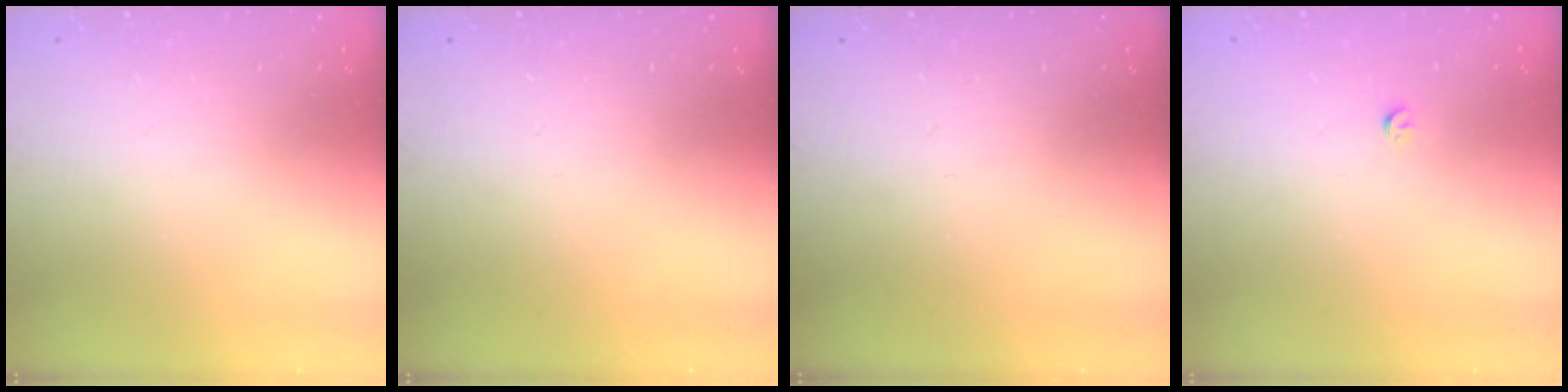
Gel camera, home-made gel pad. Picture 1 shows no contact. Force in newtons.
{"total": 0.0}
{"total": 0.0}
{"total": 2.8, "press": 2.8, "slide": 0.5}